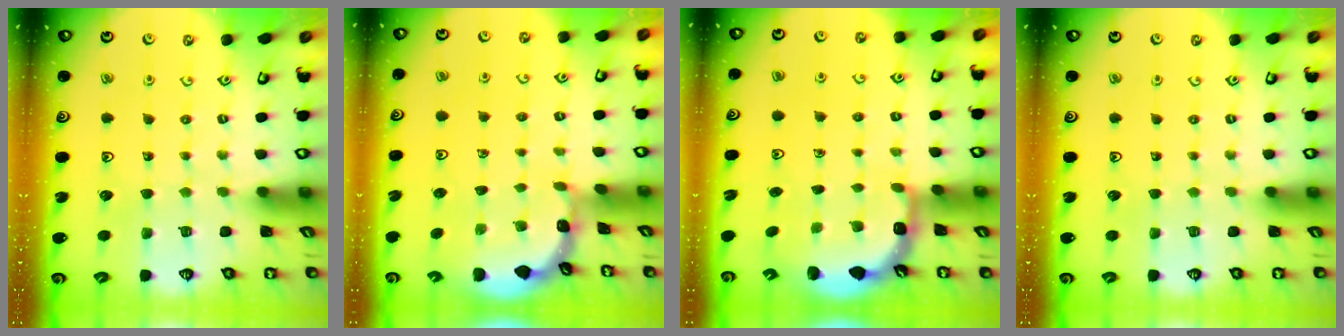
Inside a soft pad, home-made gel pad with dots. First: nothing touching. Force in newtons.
{"total": 1.3, "press": 1.3, "slide": 0.1}
{"total": 3.2, "press": 2.5, "slide": 2.0}
{"total": 0.0}